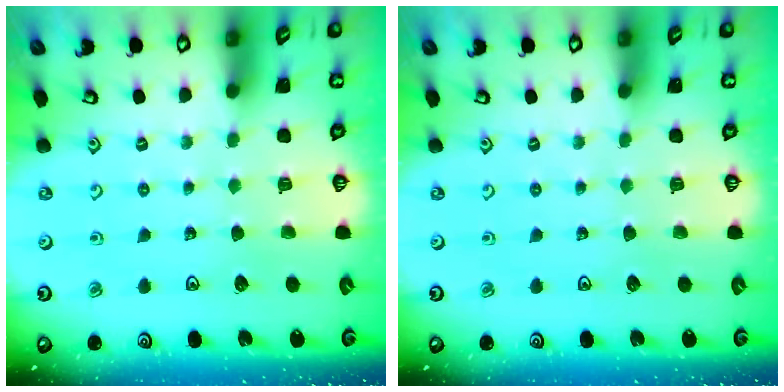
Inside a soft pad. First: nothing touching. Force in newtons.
{"total": 0.0}